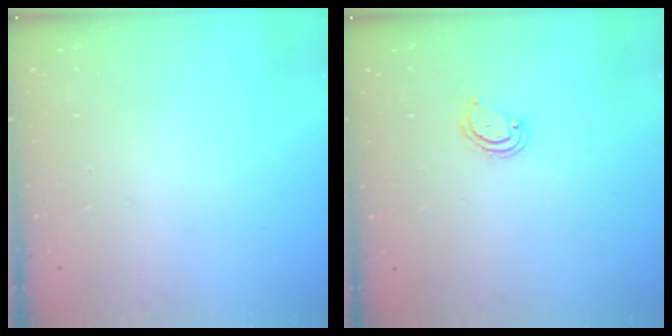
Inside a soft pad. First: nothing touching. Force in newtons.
{"total": 3.9, "press": 3.9, "slide": 0.4}